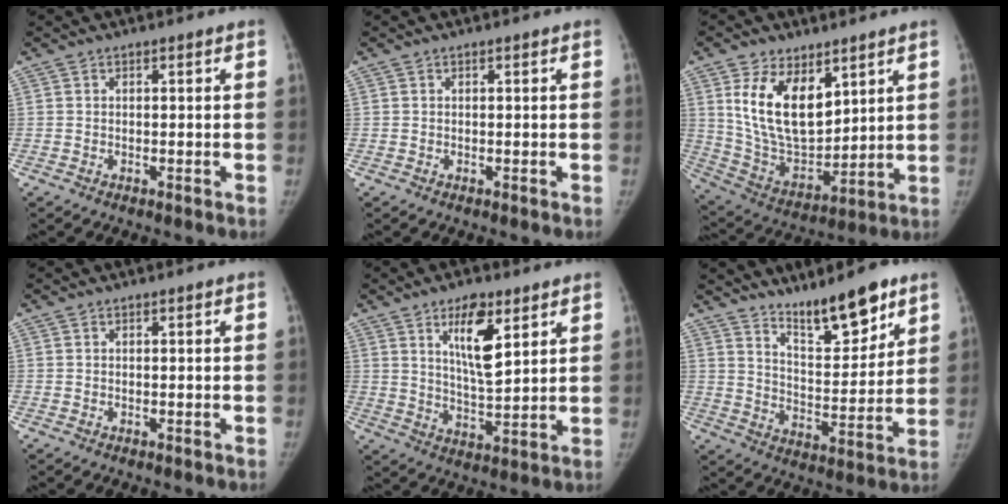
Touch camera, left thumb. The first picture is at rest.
{"total": 0.0}
{"total": 16.7, "force": [7.2, 9.6, 11.6], "torque": [-0.169, -0.045, 0.155]}
{"total": 0.0}
{"total": 10.5, "force": [5.2, 3.8, 8.3], "torque": [-0.122, -0.037, 0.095]}
{"total": 13.3, "force": [9.7, 3.8, 8.2], "torque": [-0.101, -0.073, 0.167]}